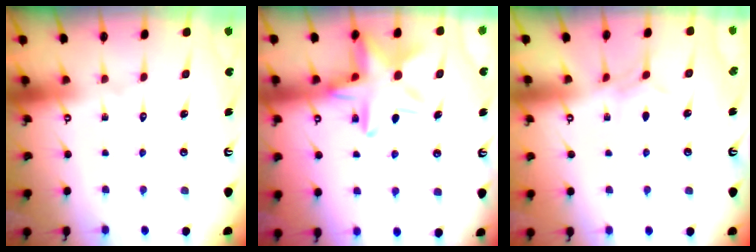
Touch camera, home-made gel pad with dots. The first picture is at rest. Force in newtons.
{"total": 16.1, "press": 16.0, "slide": 1.0}
{"total": 3.3, "press": 3.3, "slide": 0.2}